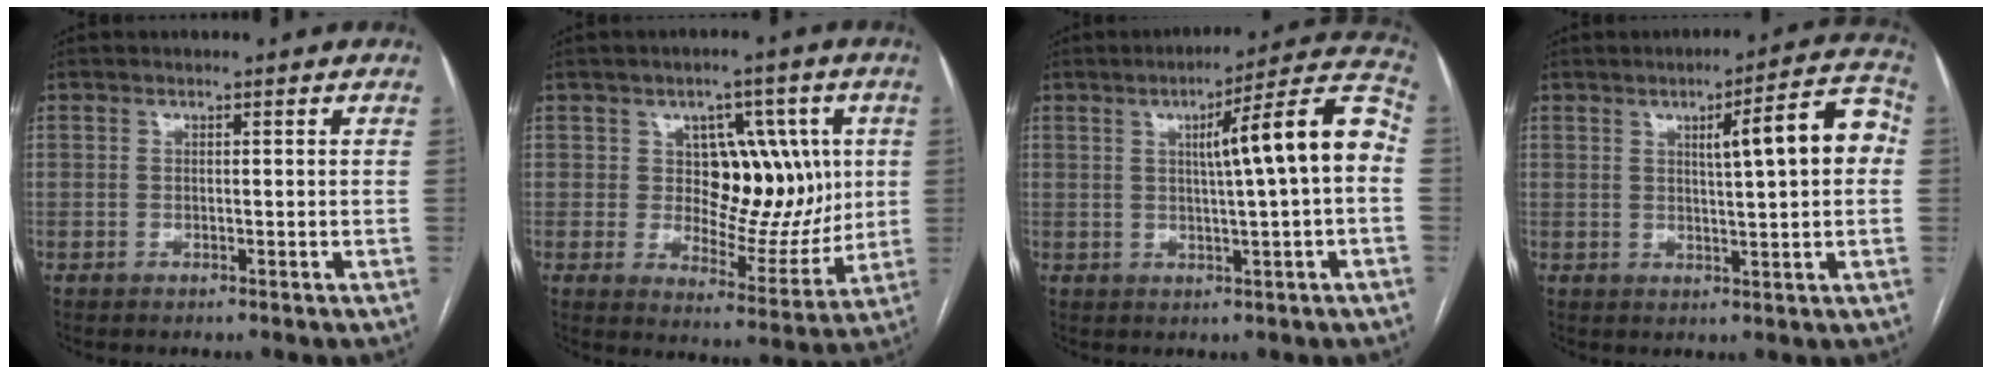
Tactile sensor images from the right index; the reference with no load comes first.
{"total": 11.3, "force": [2.0, 6.7, 8.9], "torque": [-0.106, 0.014, 0.041]}
{"total": 12.1, "force": [1.0, 0.0, 12.1], "torque": [-0.165, 0.027, 0.009]}
{"total": 9.7, "force": [1.7, 1.1, 9.5], "torque": [-0.126, 0.022, 0.021]}